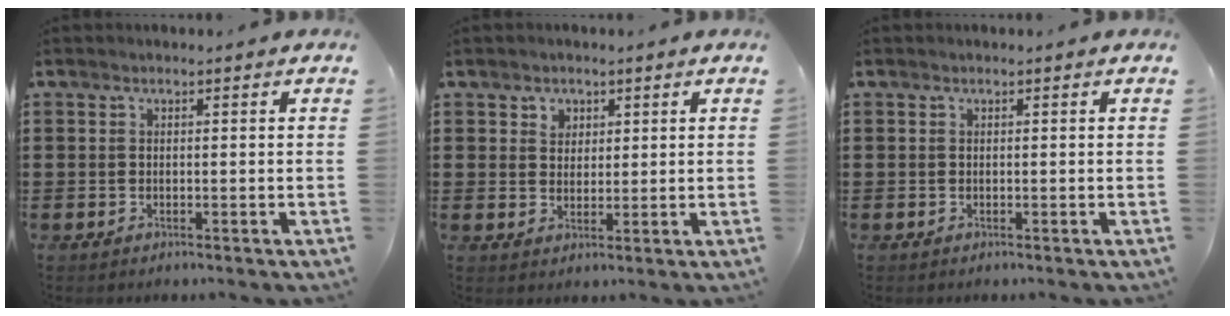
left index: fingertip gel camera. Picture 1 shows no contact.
{"total": 2.4, "force": [1.3, 2.1, 0.2], "torque": [-0.014, 0.008, 0.022]}
{"total": 0.0}